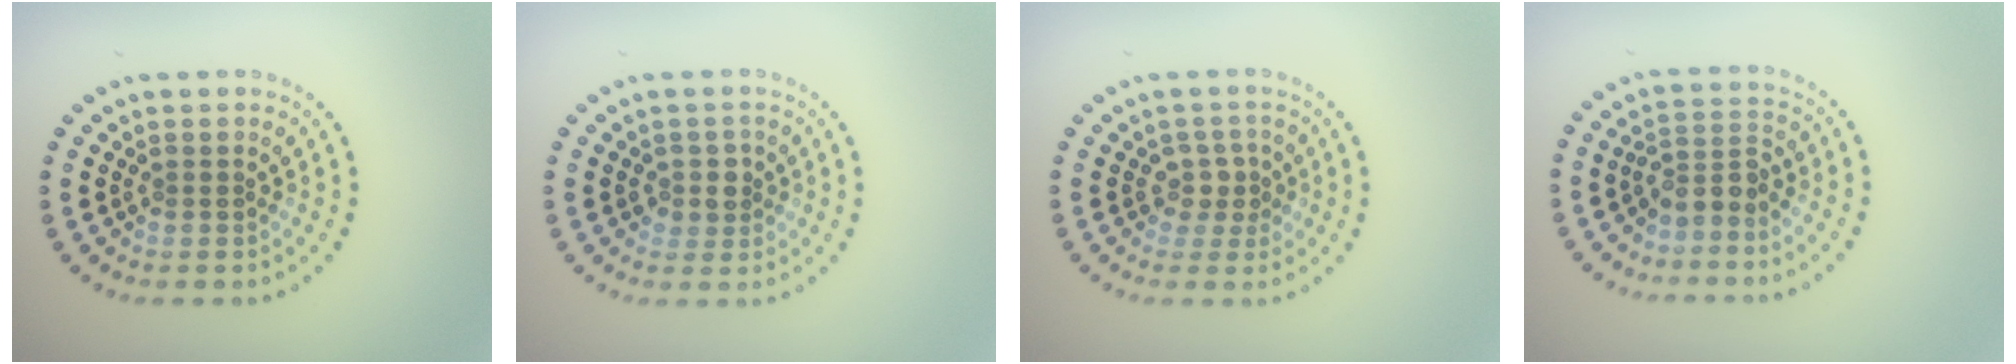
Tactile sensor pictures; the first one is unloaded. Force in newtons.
{"total": 1.8, "press": 1.6, "slide": 0.9}
{"total": 1.9, "press": 1.5, "slide": 1.2}
{"total": 2.5, "press": 1.9, "slide": 1.6}